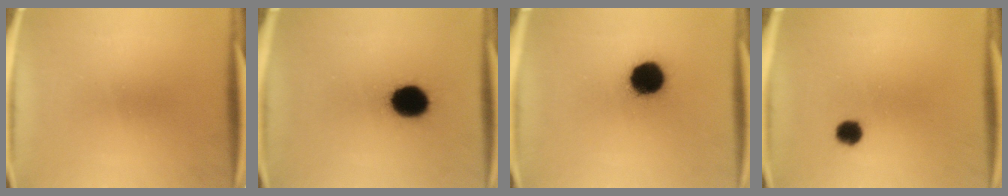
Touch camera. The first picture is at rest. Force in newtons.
{"total": 12.4}
{"total": 12.4}
{"total": 3.2}